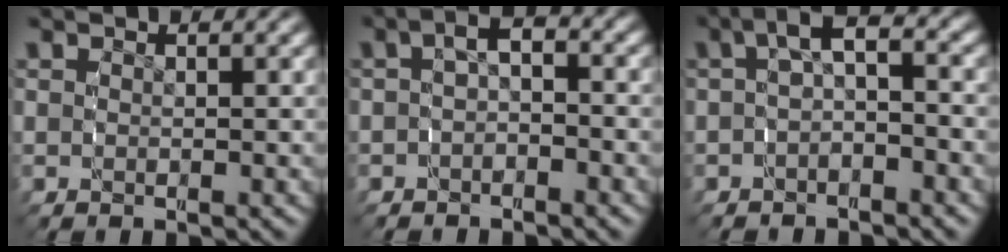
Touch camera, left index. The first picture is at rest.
{"total": 2.8, "force": [-0.3, 2.0, 2.0], "torque": [-0.031, 0.007, -0.013]}
{"total": 3.7, "force": [0.1, 2.0, 3.1], "torque": [-0.045, 0.010, -0.008]}